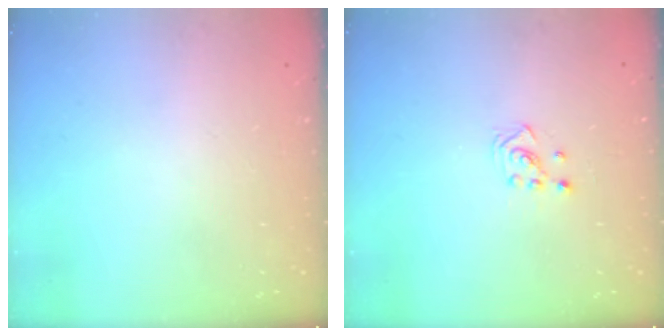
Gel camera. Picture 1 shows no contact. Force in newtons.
{"total": 2.5, "press": 2.4, "slide": 0.8}